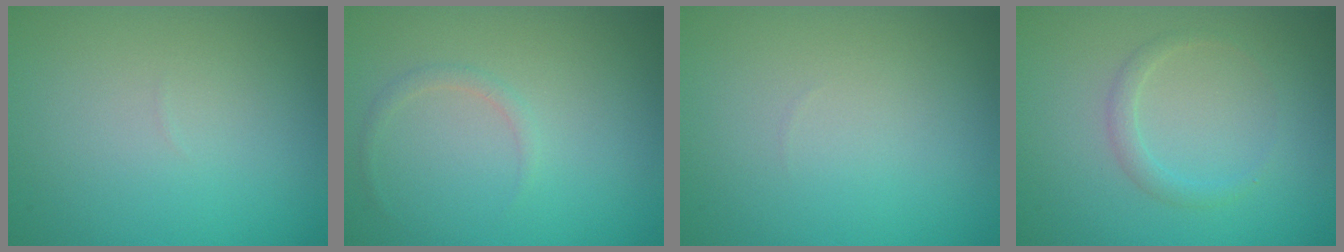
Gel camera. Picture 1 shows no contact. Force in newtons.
{"total": 0.8, "press": 0.8, "slide": 0.1}
{"total": 0.0}
{"total": 1.3, "press": 1.3, "slide": 0.0}